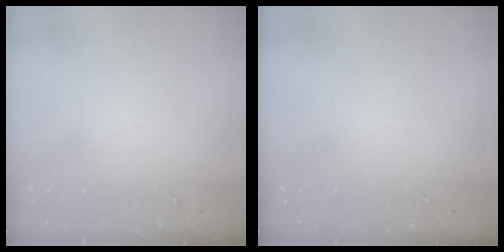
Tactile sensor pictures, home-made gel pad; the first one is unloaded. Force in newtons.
{"total": 0.0}